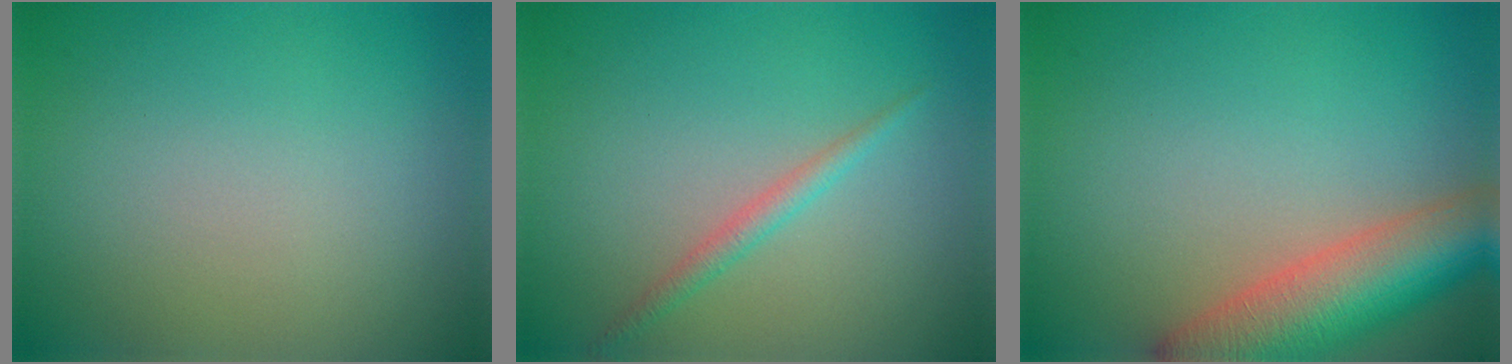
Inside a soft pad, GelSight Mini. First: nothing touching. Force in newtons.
{"total": 1.5, "press": 1.5, "slide": 0.0}
{"total": 8.6, "press": 8.5, "slide": 0.6}